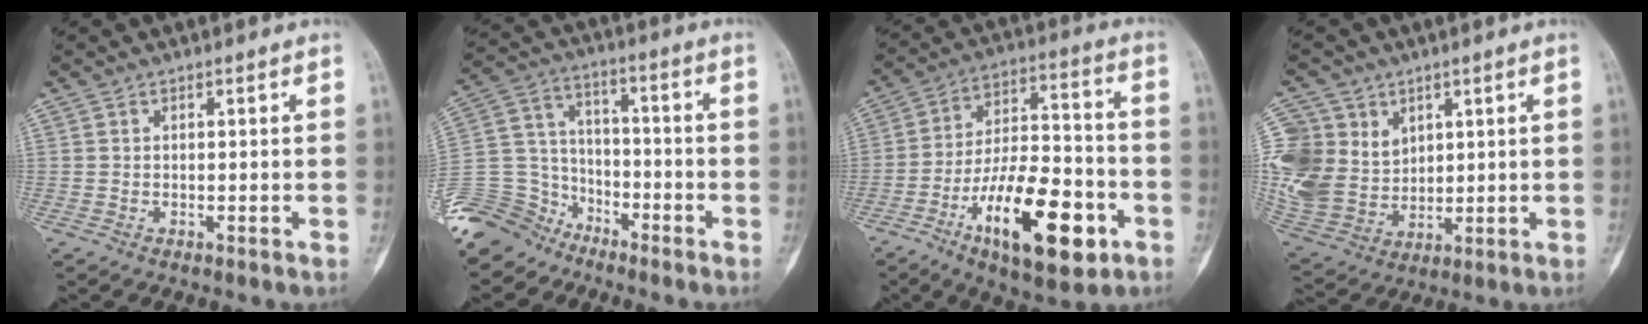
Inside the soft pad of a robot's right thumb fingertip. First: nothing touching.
{"total": 14.7, "force": [-11.5, 8.7, 2.6], "torque": [-0.050, 0.076, -0.223]}
{"total": 21.1, "force": [-8.9, 8.5, 17.2], "torque": [-0.267, 0.050, -0.138]}
{"total": 16.0, "force": [4.8, 13.1, 7.9], "torque": [-0.165, -0.005, 0.114]}